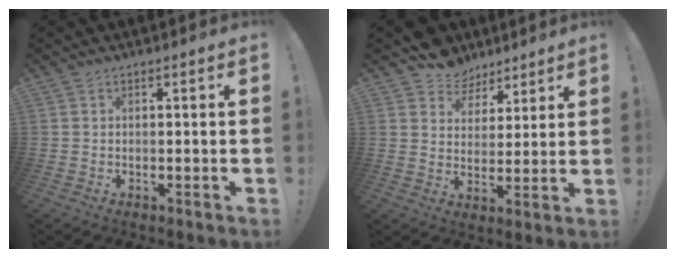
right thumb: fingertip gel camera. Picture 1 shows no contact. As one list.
[{"total": 7.7, "force": [5.3, 5.6, 0.6], "torque": [-0.014, -0.040, 0.108]}]